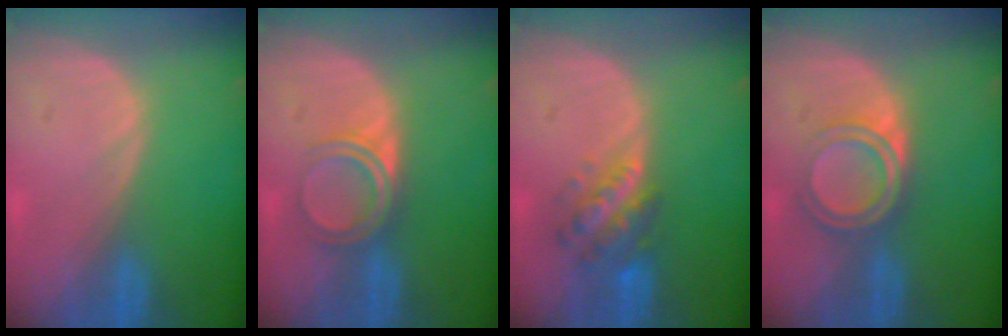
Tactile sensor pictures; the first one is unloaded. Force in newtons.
{"total": 4.7, "press": 4.1, "slide": 2.3}
{"total": 5.8, "press": 5.6, "slide": 1.4}
{"total": 5.3, "press": 4.9, "slide": 1.9}